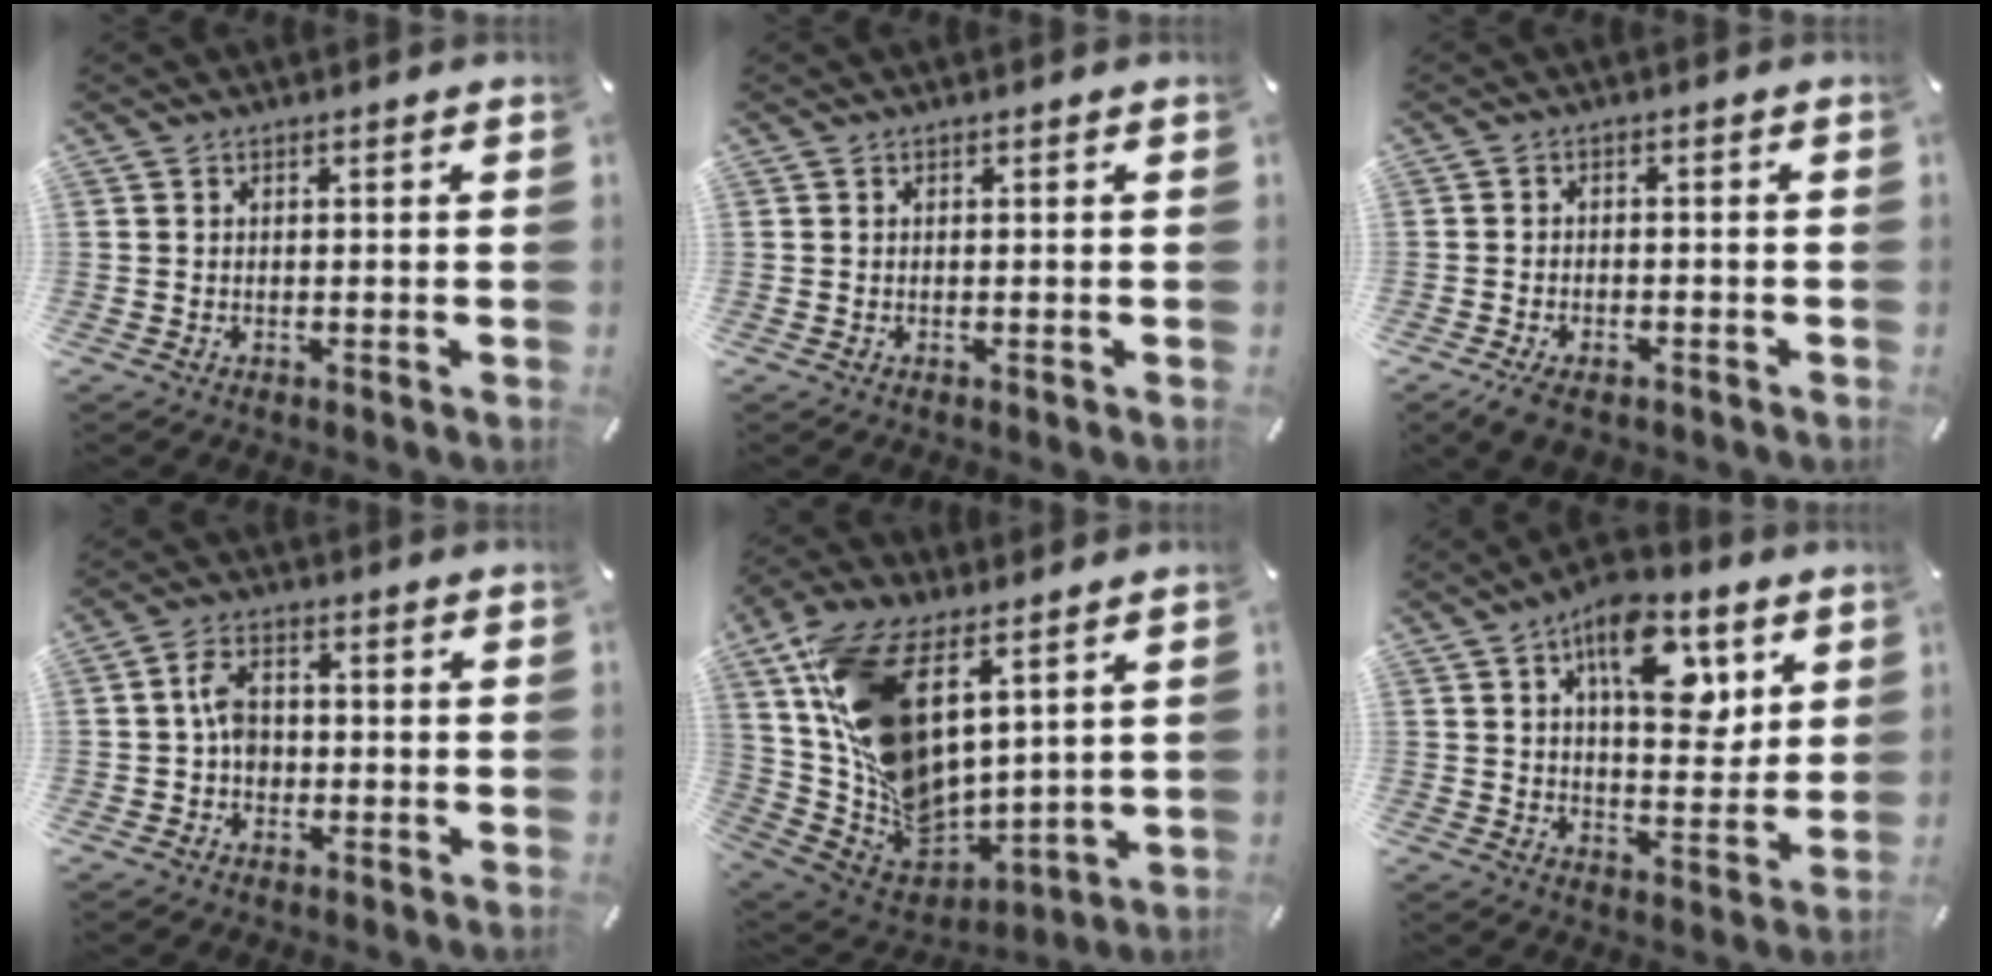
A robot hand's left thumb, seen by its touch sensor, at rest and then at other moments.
{"total": 0.0}
{"total": 3.5, "force": [-2.5, 1.8, 1.7], "torque": [-0.033, 0.013, -0.048]}
{"total": 5.2, "force": [-0.4, 3.8, 3.6], "torque": [-0.072, 0.010, -0.009]}
{"total": 21.2, "force": [8.2, 12.7, 14.8], "torque": [-0.303, -0.053, 0.159]}
{"total": 15.3, "force": [7.1, 8.2, 10.7], "torque": [-0.139, -0.028, 0.118]}